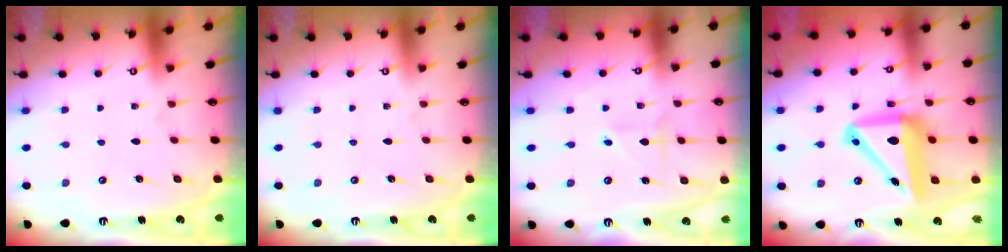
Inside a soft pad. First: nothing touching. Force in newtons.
{"total": 0.0}
{"total": 2.0, "press": 1.9, "slide": 0.3}
{"total": 14.7, "press": 14.5, "slide": 2.7}